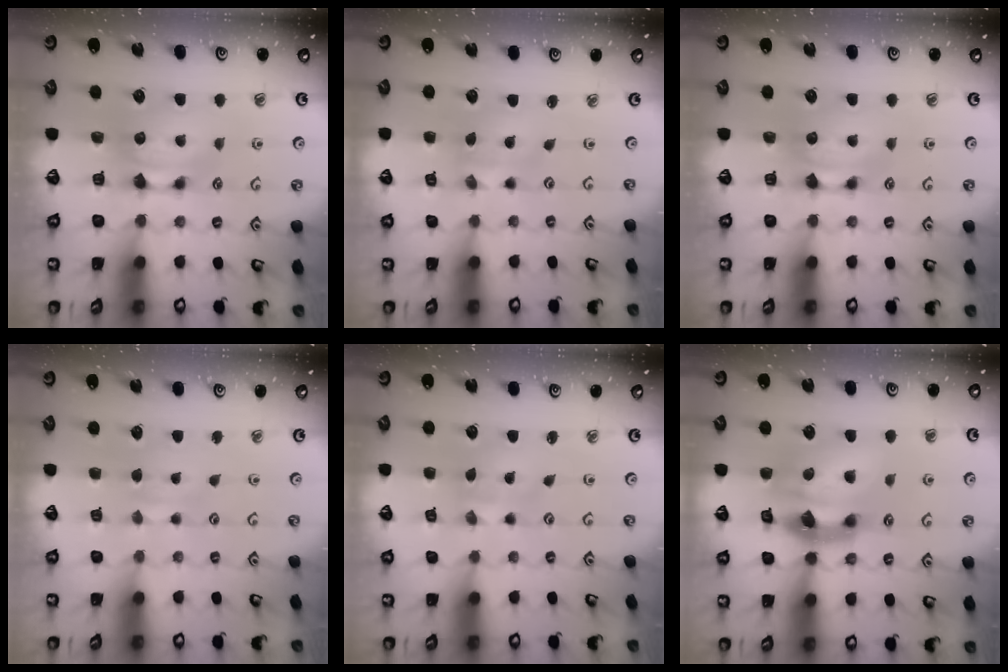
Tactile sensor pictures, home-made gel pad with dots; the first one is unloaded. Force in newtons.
{"total": 1.4, "press": 1.0, "slide": 0.9}
{"total": 0.0}
{"total": 2.8, "press": 2.7, "slide": 0.4}
{"total": 2.4, "press": 2.4, "slide": 0.7}
{"total": 8.0, "press": 7.6, "slide": 2.7}